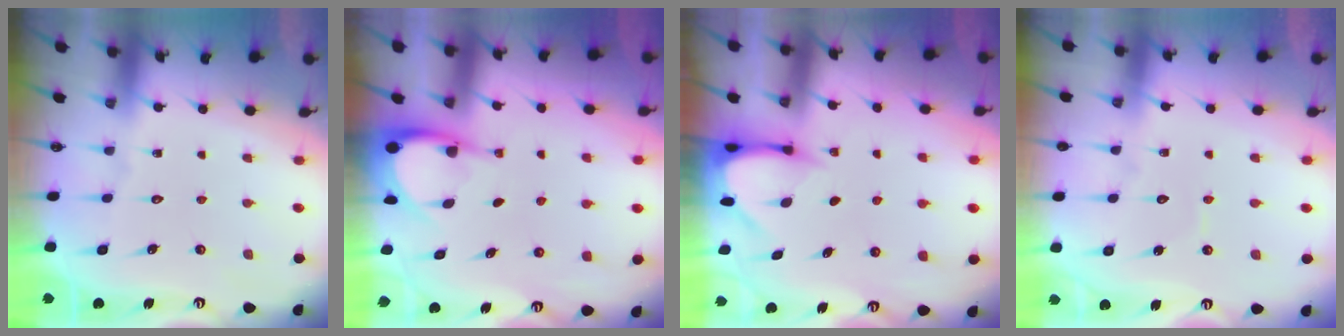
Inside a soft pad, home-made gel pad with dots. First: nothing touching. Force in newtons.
{"total": 4.0, "press": 4.0, "slide": 0.2}
{"total": 3.7, "press": 3.7, "slide": 0.2}
{"total": 3.5, "press": 3.5, "slide": 0.2}